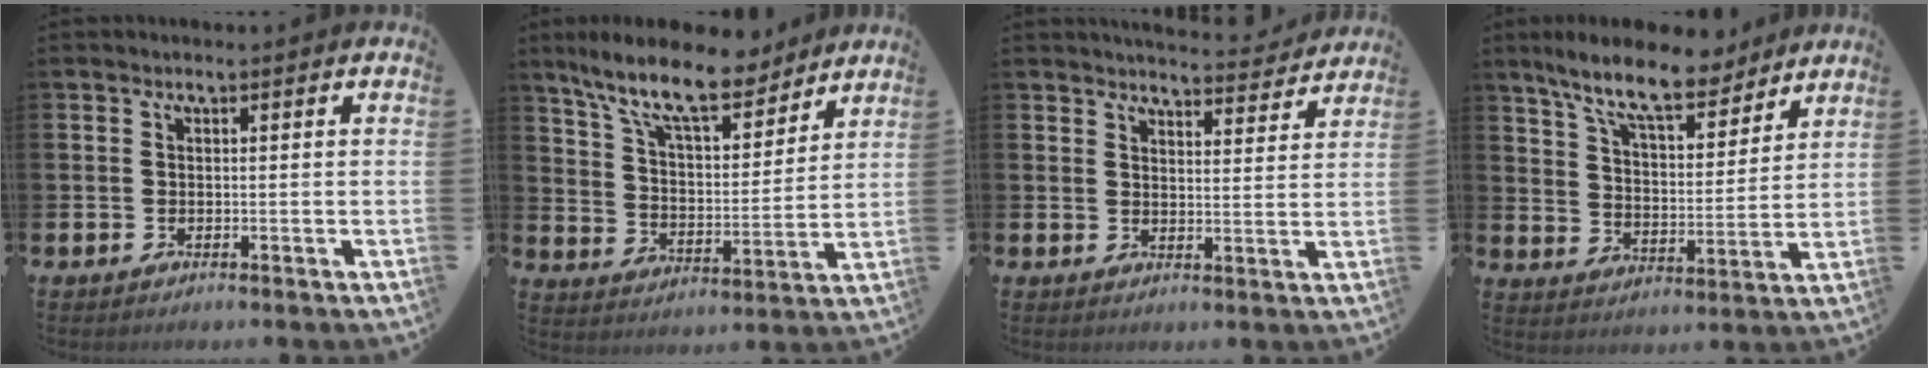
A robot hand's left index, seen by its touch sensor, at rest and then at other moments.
{"total": 12.0, "force": [10.0, 3.1, 5.7], "torque": [-0.138, -0.054, 0.175]}
{"total": 4.8, "force": [4.7, 0.3, 0.4], "torque": [-0.011, -0.035, 0.082]}
{"total": 10.6, "force": [9.1, 2.5, 4.9], "torque": [-0.117, -0.045, 0.158]}